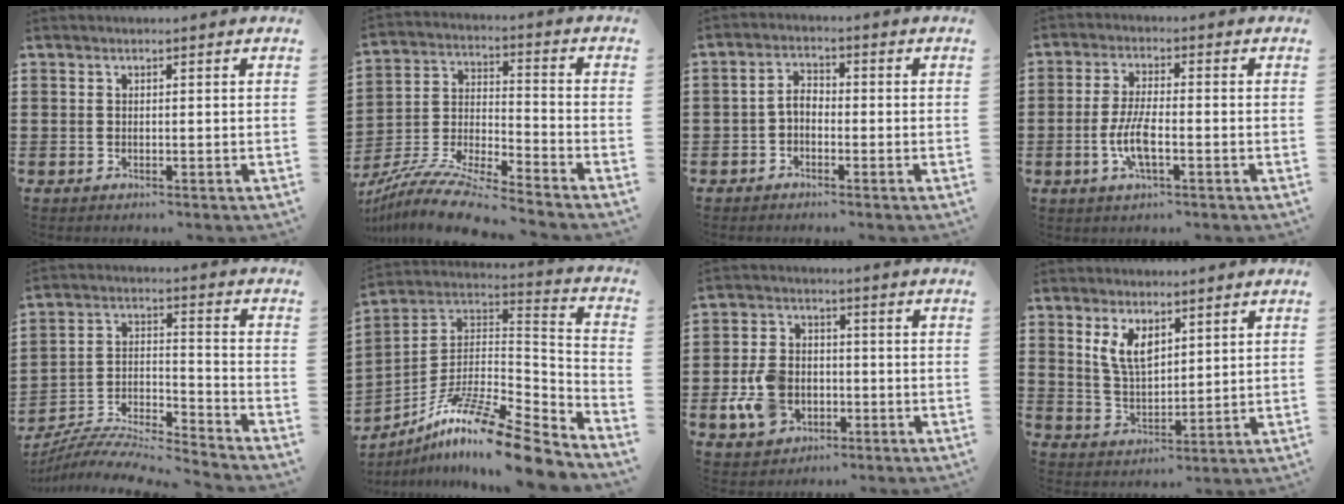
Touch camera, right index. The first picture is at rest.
{"total": 9.9, "force": [-9.2, 0.0, 3.5], "torque": [-0.077, 0.000, -0.189]}
{"total": 2.7, "force": [-1.3, 1.5, 1.8], "torque": [-0.044, 0.007, -0.030]}
{"total": 5.8, "force": [-1.5, 1.6, 5.4], "torque": [-0.117, -0.005, -0.032]}
{"total": 7.4, "force": [-7.1, 0.5, 2.1], "torque": [-0.042, -0.006, -0.144]}
{"total": 13.2, "force": [-9.8, 1.7, 8.7], "torque": [-0.155, 0.011, -0.184]}
{"total": 8.3, "force": [-2.2, 5.9, 5.3], "torque": [-0.133, 0.010, -0.042]}
{"total": 5.8, "force": [3.0, 2.8, 4.1], "torque": [-0.089, 0.004, 0.055]}